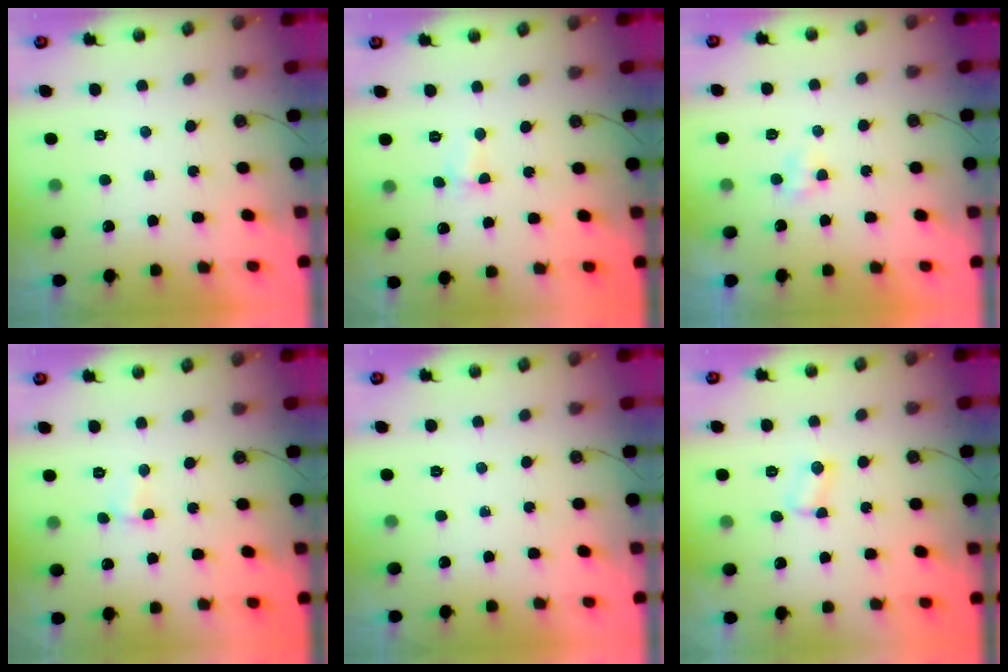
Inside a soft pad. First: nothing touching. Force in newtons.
{"total": 3.2, "press": 1.8, "slide": 2.6}
{"total": 2.2, "press": 2.2, "slide": 0.3}
{"total": 1.4, "press": 1.4, "slide": 0.4}
{"total": 0.0}
{"total": 2.4, "press": 2.4, "slide": 0.4}